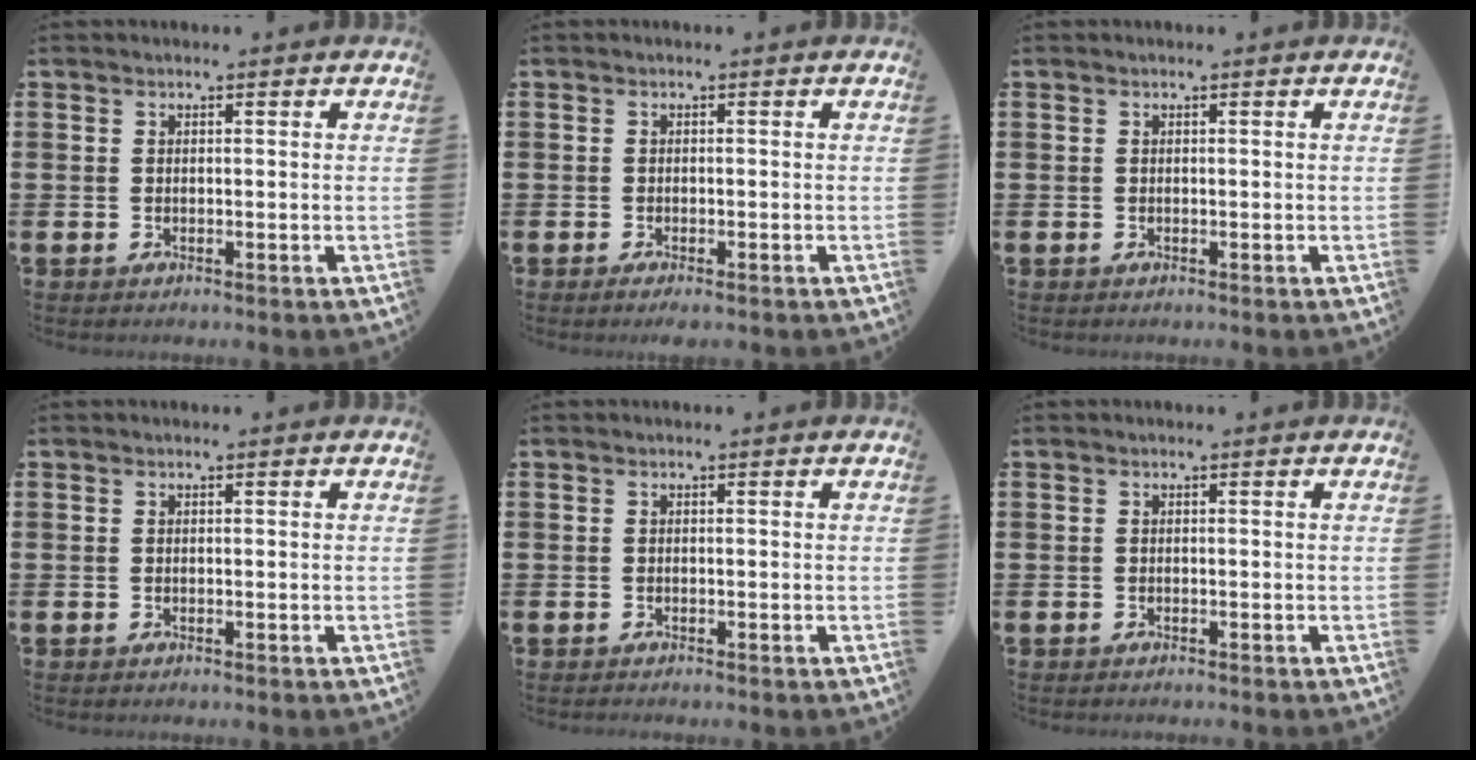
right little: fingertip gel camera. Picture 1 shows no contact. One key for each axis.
{"total": 0.9, "fx": -0.6, "fy": 0.1, "fz": 0.7, "tx": -0.013, "ty": -0.002, "tz": -0.011}
{"total": 0.0}
{"total": 0.0}
{"total": 0.0}
{"total": 0.0}